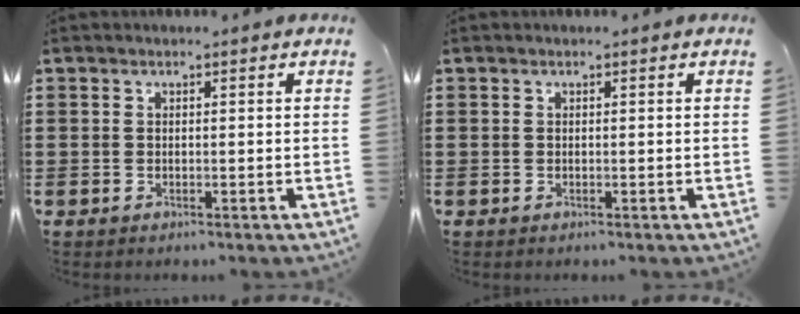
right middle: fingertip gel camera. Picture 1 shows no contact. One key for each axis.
{"total": 0.0}